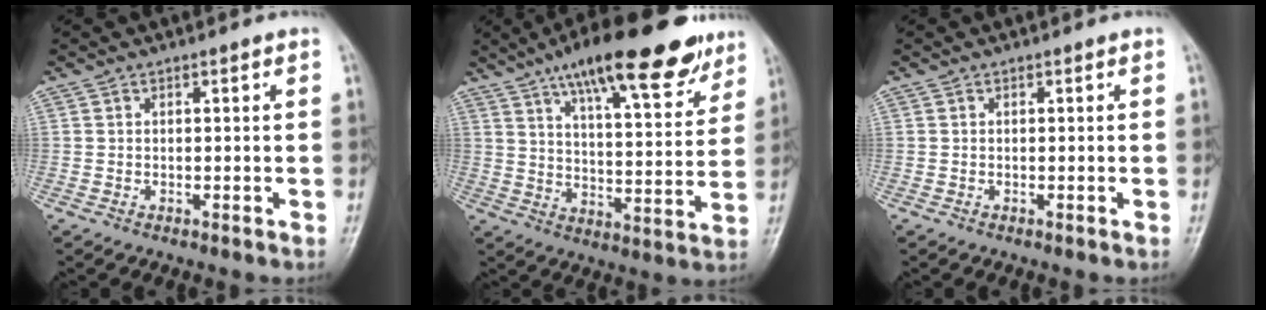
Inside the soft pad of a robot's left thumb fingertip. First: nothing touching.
{"total": 22.1, "force": [14.5, 6.6, 15.4], "torque": [-0.197, -0.041, 0.219]}
{"total": 0.0}